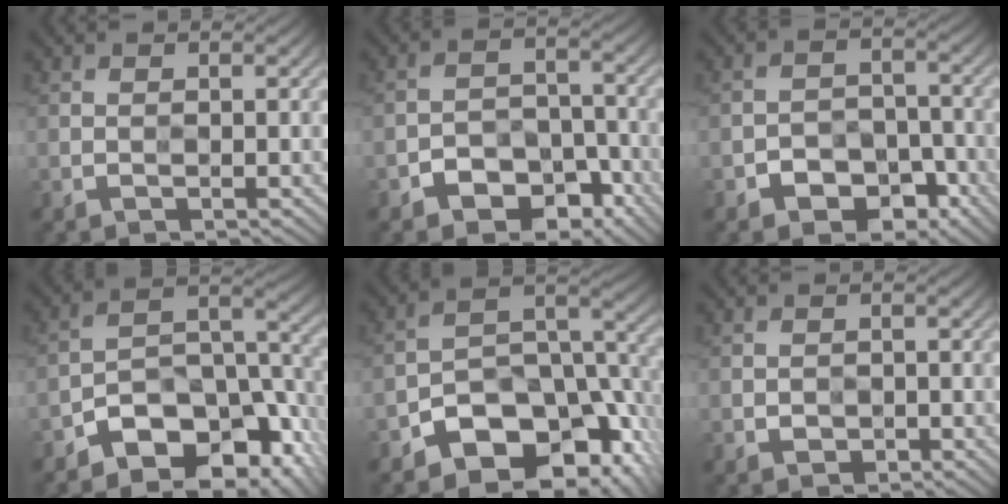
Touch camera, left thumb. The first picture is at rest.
{"total": 6.6, "force": [-4.1, 4.1, 3.1], "torque": [-0.043, -0.003, -0.076]}
{"total": 5.6, "force": [-3.3, 3.6, 2.7], "torque": [-0.036, 0.001, -0.061]}
{"total": 12.1, "force": [-7.7, 6.2, 7.0], "torque": [-0.102, -0.002, -0.137]}
{"total": 12.8, "force": [-7.2, 7.4, 7.6], "torque": [-0.113, -0.013, -0.126]}
{"total": 1.2, "force": [-0.5, 1.0, 0.6], "torque": [-0.008, -0.003, -0.010]}